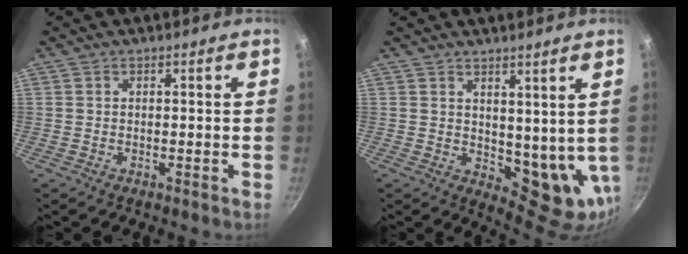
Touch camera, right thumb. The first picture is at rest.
{"total": 9.0, "force": [3.4, 5.1, 6.7], "torque": [-0.076, -0.027, 0.064]}